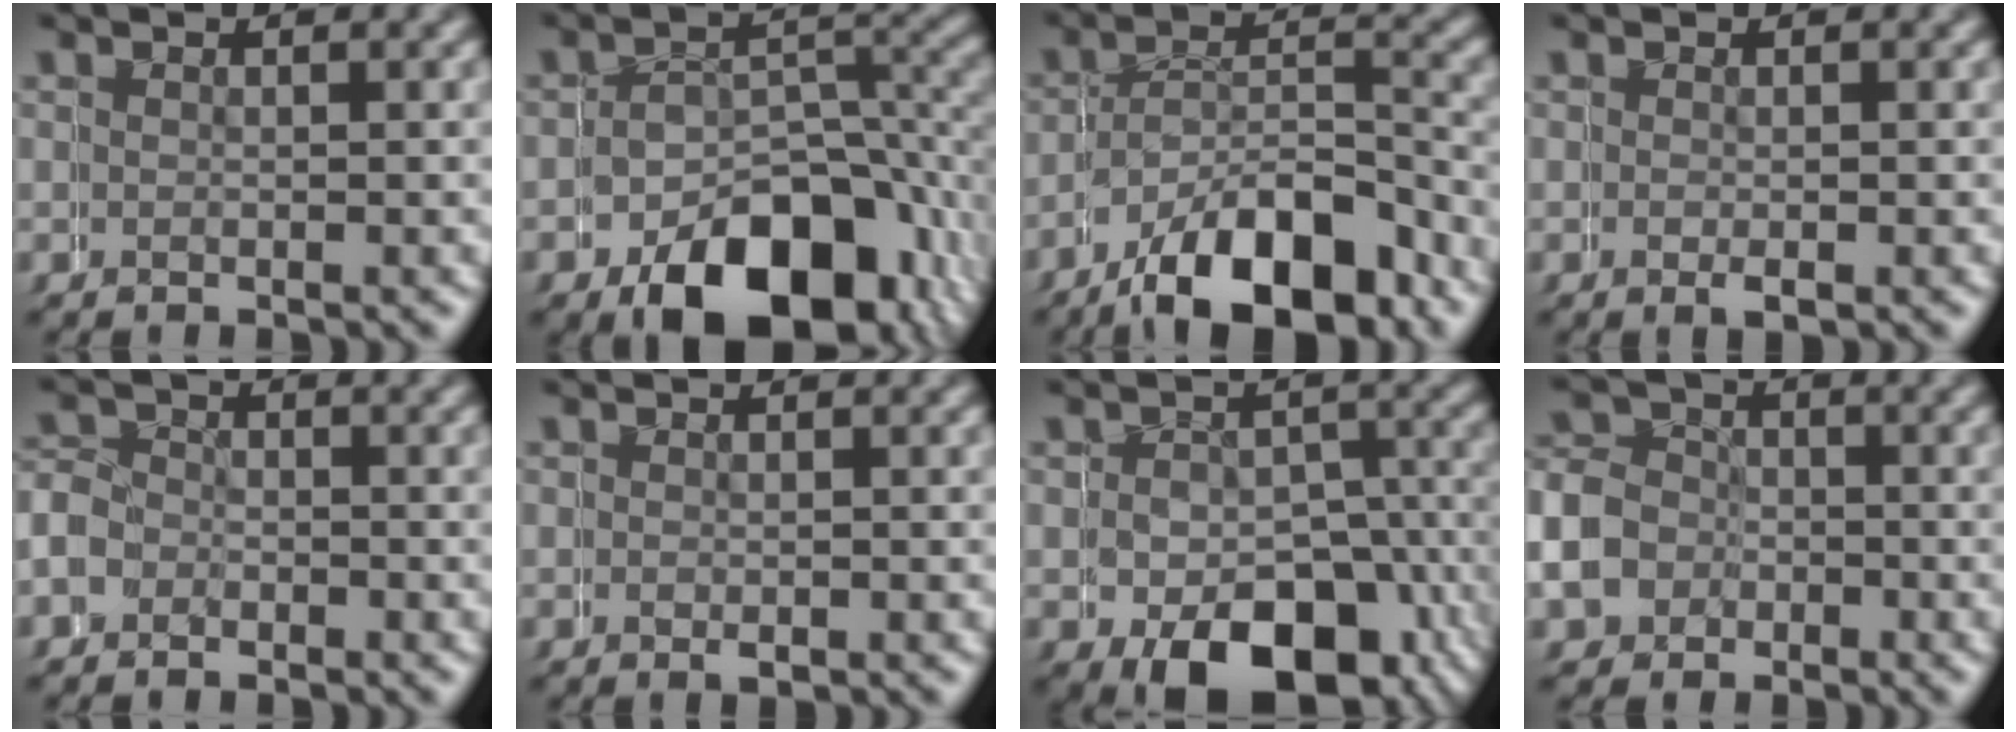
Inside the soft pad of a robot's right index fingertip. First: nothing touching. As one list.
[{"total": 8.4, "force": [-4.7, 4.8, 5.1], "torque": [-0.063, -0.020, -0.066]}, {"total": 9.3, "force": [-6.9, 4.3, 4.4], "torque": [-0.050, -0.018, -0.100]}, {"total": 0.9, "force": [-0.3, 0.2, 0.9], "torque": [-0.008, 0.000, -0.005]}, {"total": 3.4, "force": [-1.3, 2.6, -1.9], "torque": [0.008, -0.010, -0.026]}, {"total": 0.7, "force": [-0.3, 0.3, 0.6], "torque": [-0.004, -0.002, -0.005]}, {"total": 8.8, "force": [-3.7, 6.1, 5.2], "torque": [-0.084, -0.044, -0.037]}, {"total": 7.5, "force": [-2.2, 7.1, -0.6], "torque": [-0.027, -0.029, -0.037]}]